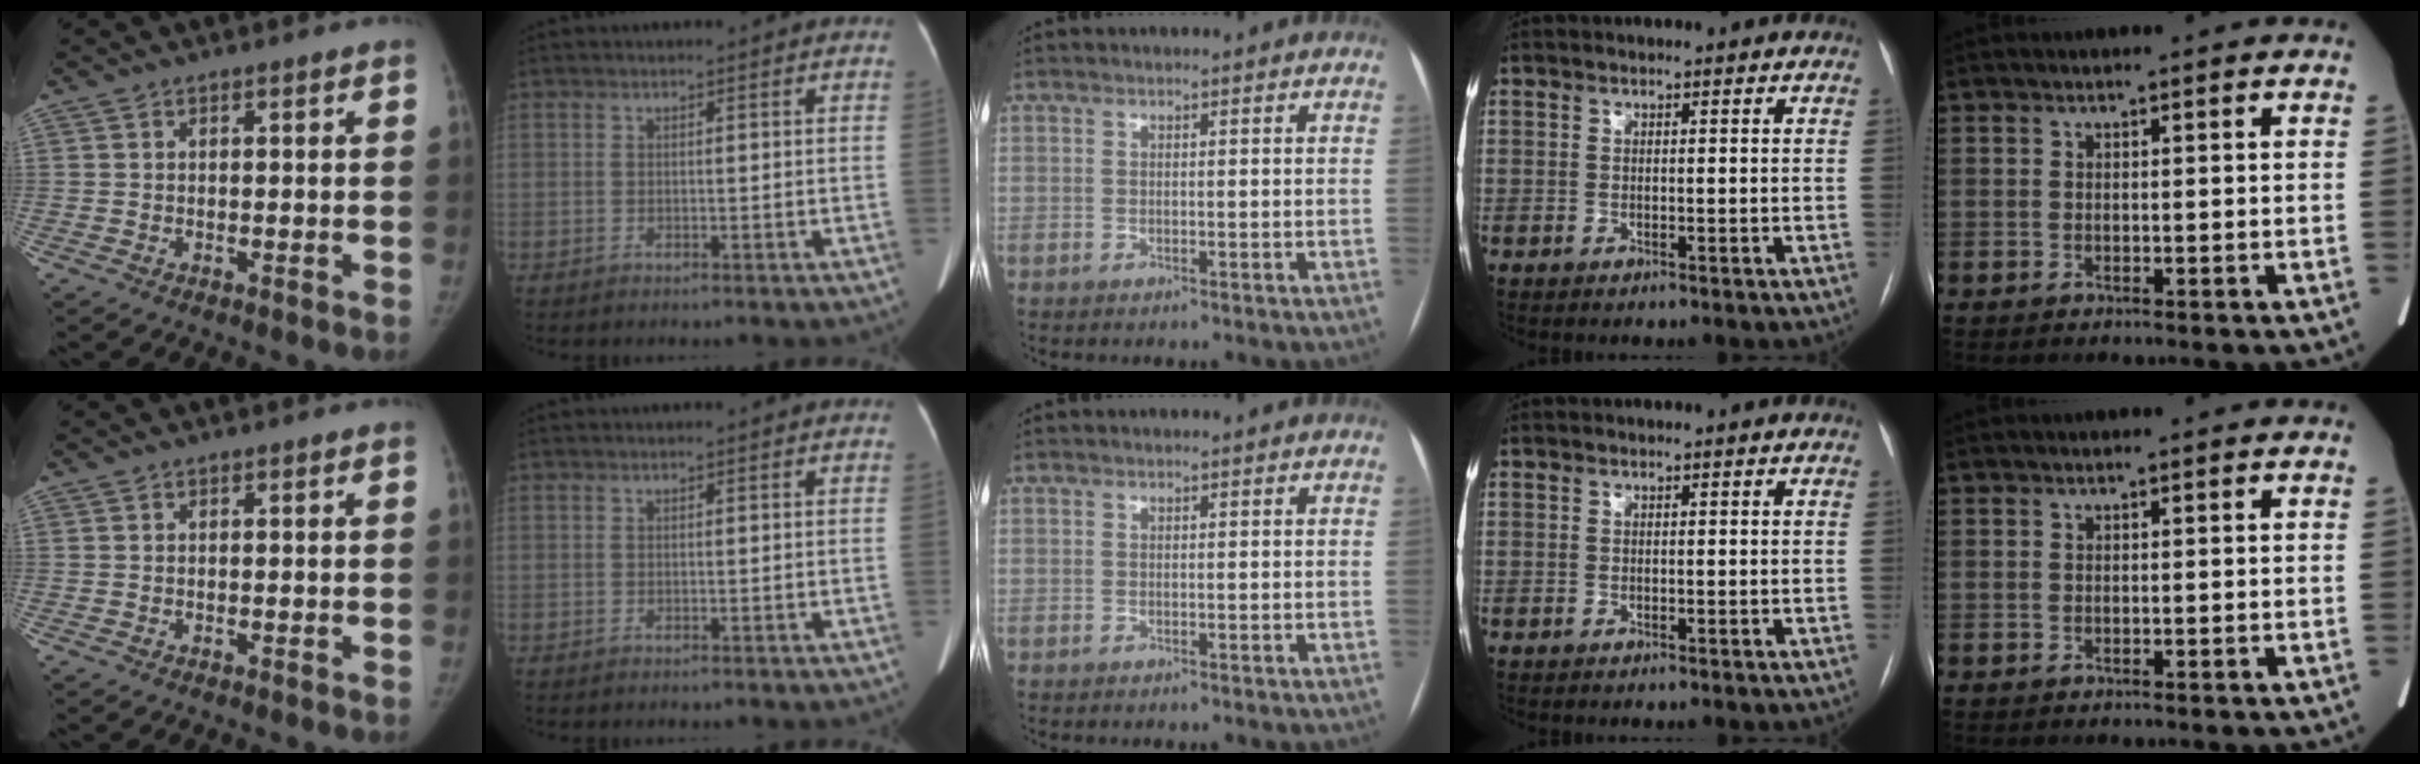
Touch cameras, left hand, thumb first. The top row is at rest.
{}